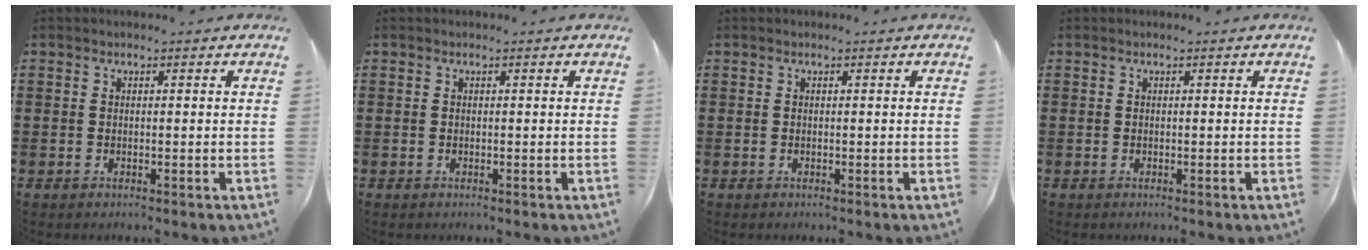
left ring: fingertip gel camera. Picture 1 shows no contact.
{"total": 0.0}
{"total": 0.0}
{"total": 0.0}